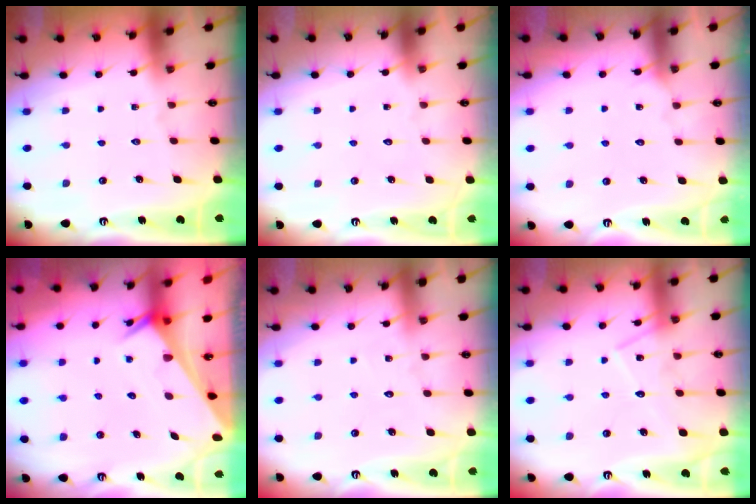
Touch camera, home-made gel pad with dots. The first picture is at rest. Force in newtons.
{"total": 1.5, "press": 1.5, "slide": 0.1}
{"total": 4.8, "press": 4.8, "slide": 0.4}
{"total": 3.7, "press": 3.7, "slide": 0.2}
{"total": 3.0, "press": 3.0, "slide": 0.3}
{"total": 12.7, "press": 12.7, "slide": 0.8}